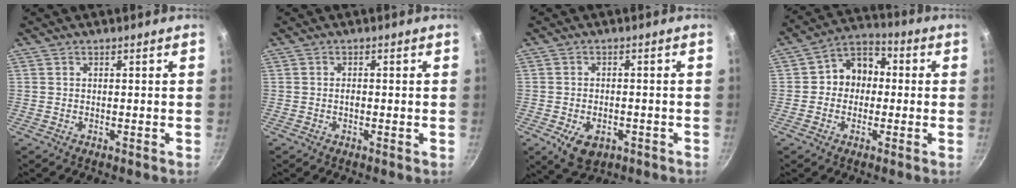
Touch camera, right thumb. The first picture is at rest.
{"total": 1.1, "force": [-0.2, 0.4, 1.0], "torque": [-0.019, 0.002, -0.007]}
{"total": 6.8, "force": [-2.7, 4.3, 4.5], "torque": [-0.065, 0.008, -0.033]}
{"total": 8.6, "force": [0.0, 7.3, 4.6], "torque": [-0.023, 0.027, -0.018]}